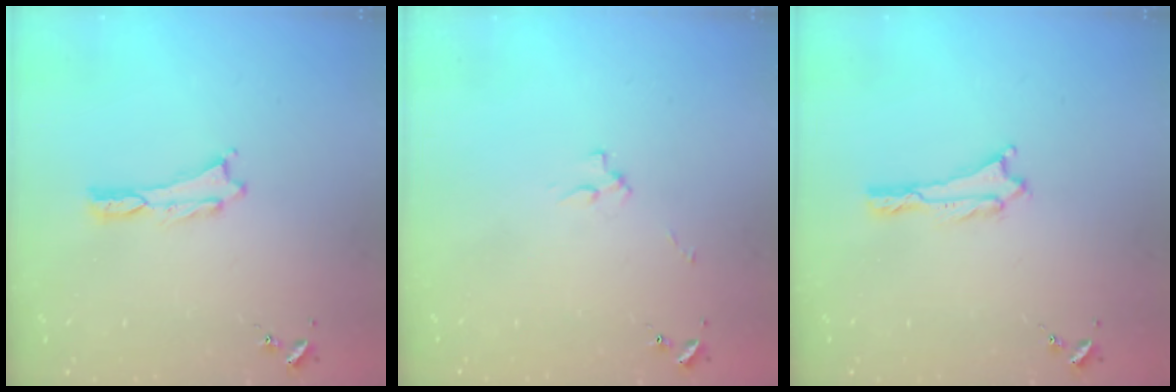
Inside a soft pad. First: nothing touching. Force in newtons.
{"total": 2.5, "press": 2.5, "slide": 0.3}
{"total": 0.0}